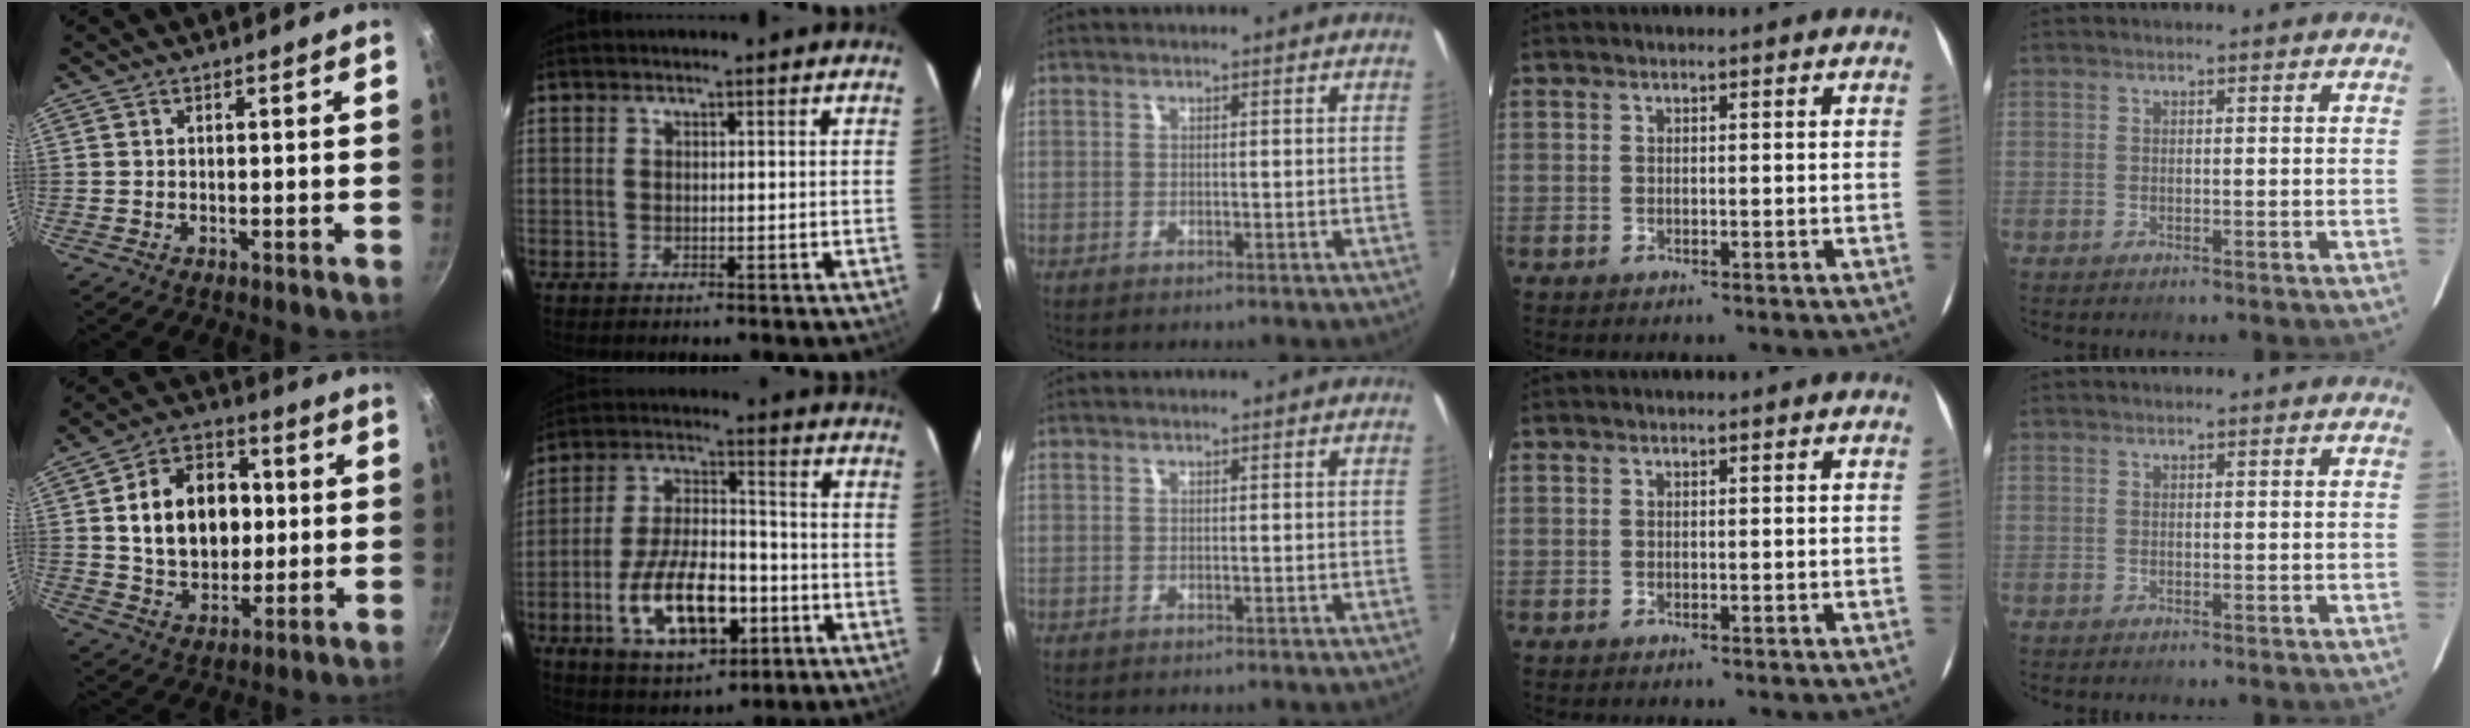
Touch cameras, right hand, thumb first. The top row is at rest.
{"thumb": {"total": 16.6, "force": [1.7, 12.2, 11.0], "torque": [-0.139, 0.016, 0.028]}, "index": {"total": 16.1, "force": [-5.7, 7.6, 13.0], "torque": [-0.257, 0.004, -0.086]}}